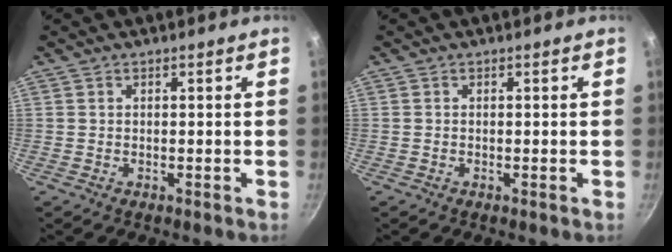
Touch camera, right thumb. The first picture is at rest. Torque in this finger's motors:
{"motor_torque": [0.23, 0.25, -0.22, 0.35, 0.04]}